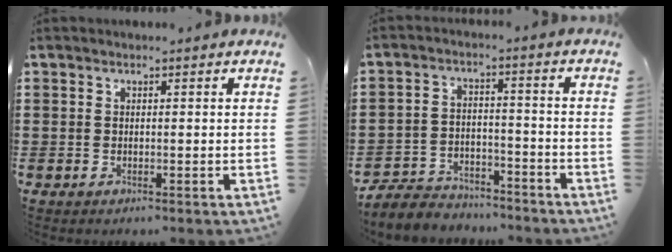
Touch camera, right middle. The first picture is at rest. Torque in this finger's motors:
{"motor_torque": [2.14, 0.00, 0.08, 0.05]}